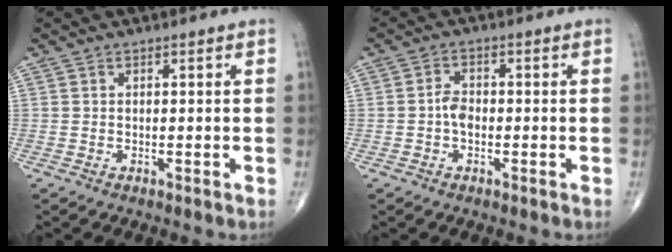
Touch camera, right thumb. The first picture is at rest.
{"total": 3.0, "force": [-0.6, 1.9, 2.2], "torque": [-0.033, 0.010, -0.017]}